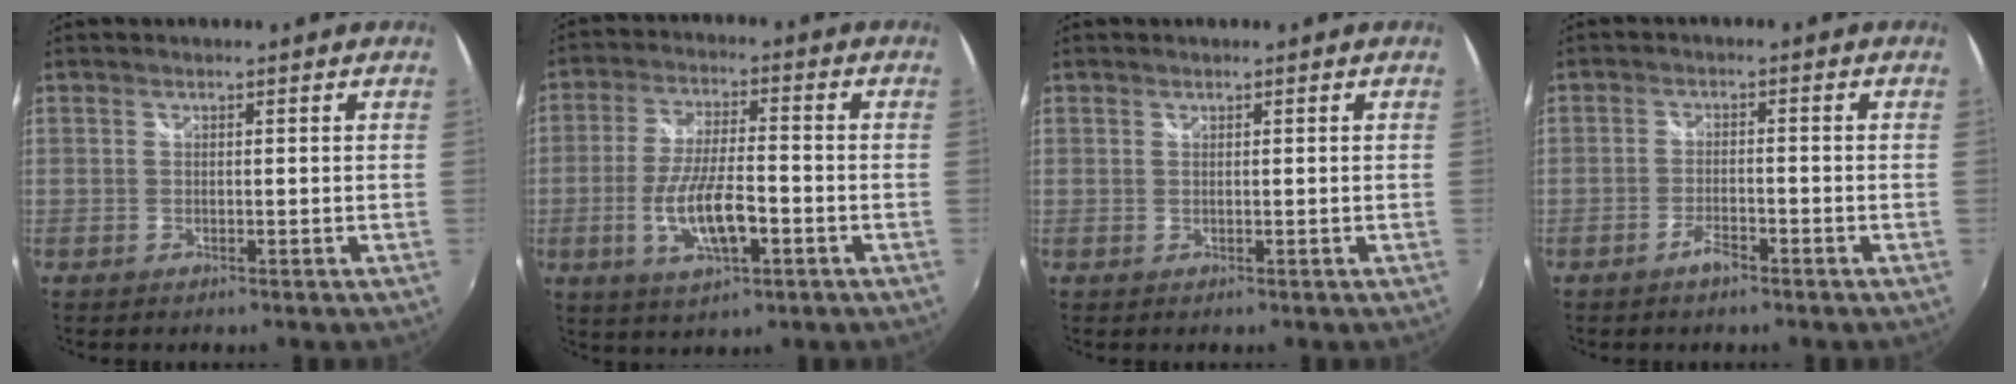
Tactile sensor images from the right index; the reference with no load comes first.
{"total": 10.7, "force": [-3.5, 3.4, 9.6], "torque": [-0.189, -0.010, -0.061]}
{"total": 0.0}
{"total": 2.5, "force": [-2.0, 0.6, 1.4], "torque": [-0.039, 0.002, -0.041]}